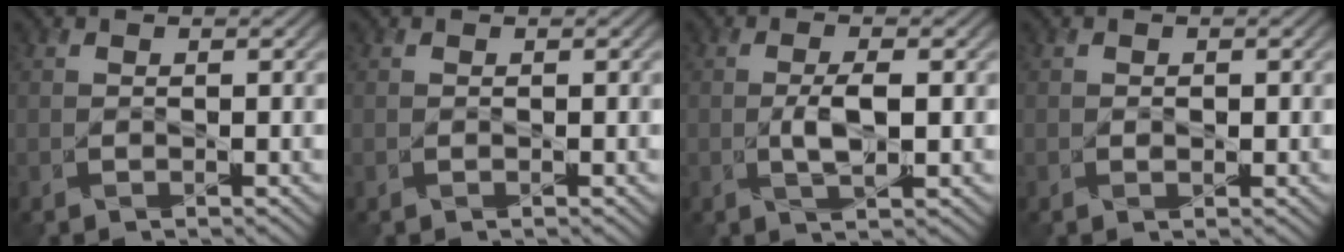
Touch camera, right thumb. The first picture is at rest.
{"total": 0.0}
{"total": 3.5, "force": [-0.2, 1.0, 3.3], "torque": [-0.070, 0.000, -0.002]}
{"total": 0.6, "force": [0.0, 0.5, 0.3], "torque": [-0.004, -0.004, -0.002]}